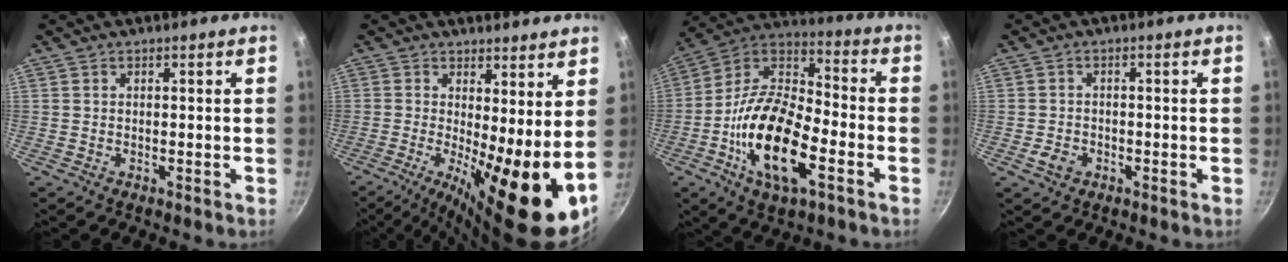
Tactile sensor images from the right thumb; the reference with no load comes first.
{"total": 13.2, "force": [-0.5, 3.5, 12.7], "torque": [-0.187, -0.013, -0.008]}
{"total": 20.6, "force": [-6.9, 9.2, 17.1], "torque": [-0.315, 0.032, -0.144]}
{"total": 3.0, "force": [-1.4, 2.2, 1.5], "torque": [-0.025, 0.009, -0.022]}